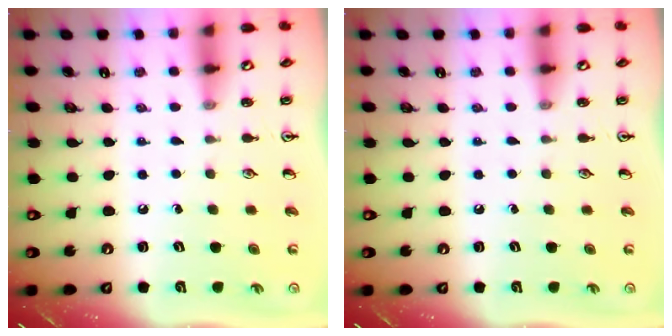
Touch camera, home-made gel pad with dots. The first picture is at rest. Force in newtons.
{"total": 0.0}